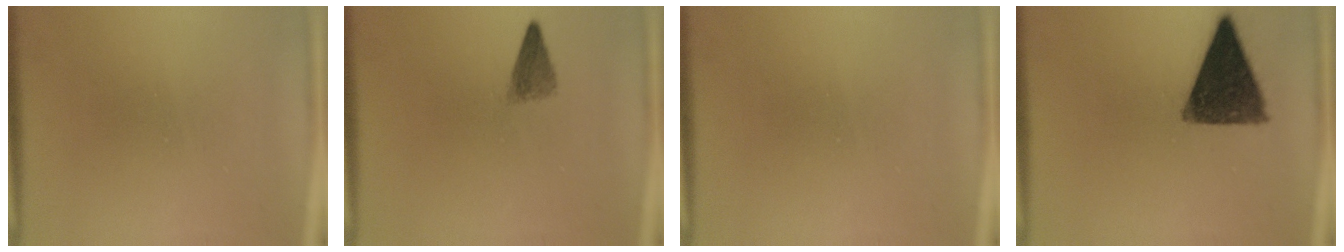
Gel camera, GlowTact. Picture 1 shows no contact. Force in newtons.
{"total": 2.5}
{"total": 0.0}
{"total": 12.6}